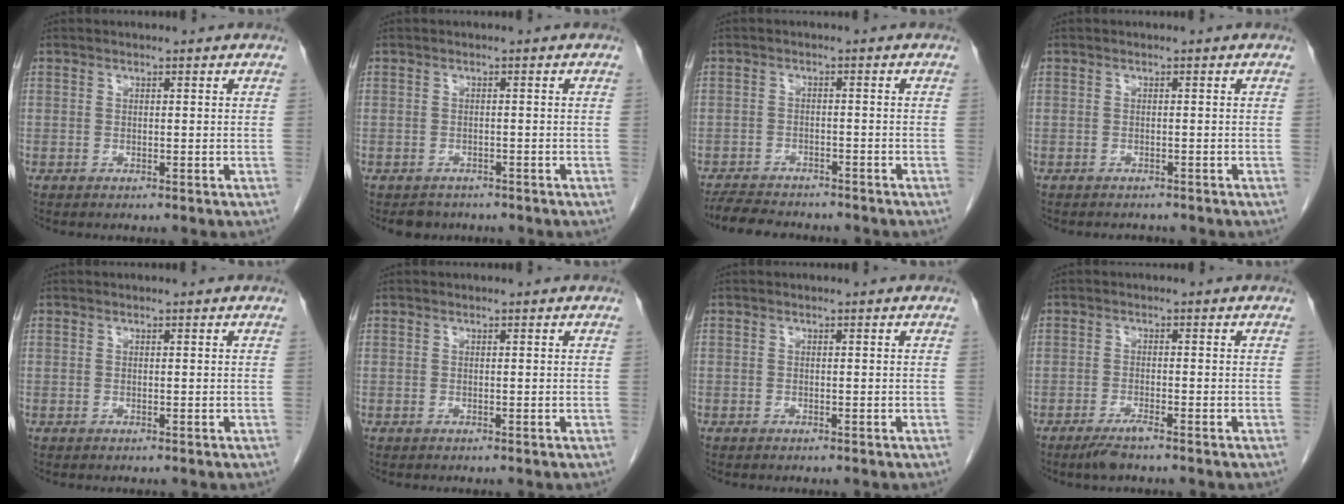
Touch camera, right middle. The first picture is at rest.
{"total": 2.4, "force": [-2.1, 1.3, 0.0], "torque": [-0.010, 0.000, -0.030]}
{"total": 7.7, "force": [-7.0, 2.2, 2.4], "torque": [-0.041, -0.012, -0.108]}
{"total": 2.3, "force": [-2.2, 0.8, 0.4], "torque": [-0.012, -0.005, -0.026]}
{"total": 0.0}
{"total": 0.0}
{"total": 0.0}
{"total": 2.8, "force": [-2.2, 0.0, 1.8], "torque": [-0.041, -0.005, -0.043]}